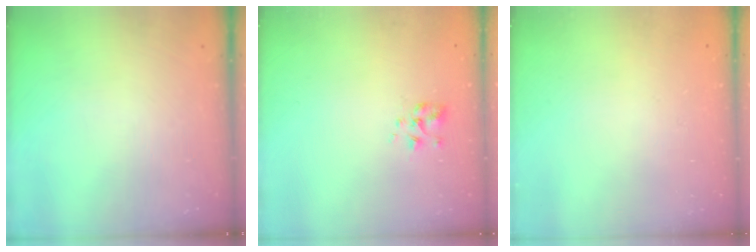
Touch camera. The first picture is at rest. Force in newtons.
{"total": 3.1, "press": 2.9, "slide": 1.2}
{"total": 1.6, "press": 1.6, "slide": 0.2}